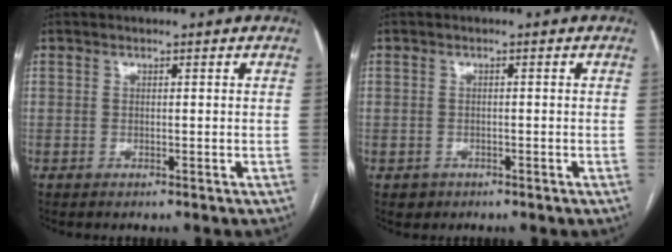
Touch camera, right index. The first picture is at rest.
{"total": 1.9, "force": [-0.8, 1.7, 0.1], "torque": [0.002, 0.006, -0.006]}